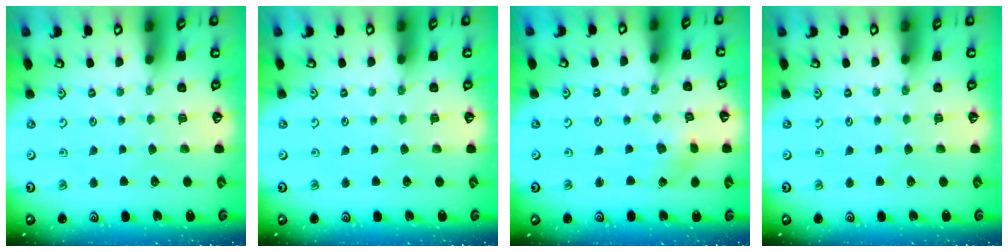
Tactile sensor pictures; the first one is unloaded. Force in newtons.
{"total": 0.0}
{"total": 2.5, "press": 2.4, "slide": 0.5}
{"total": 0.0}